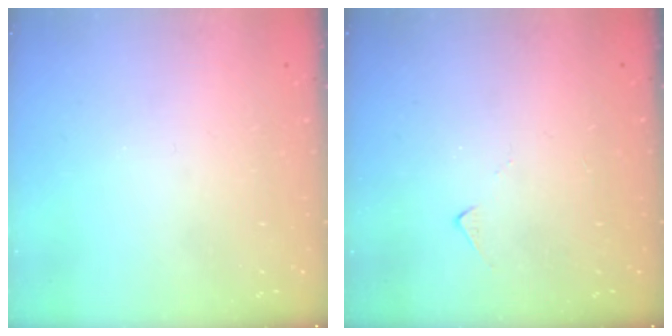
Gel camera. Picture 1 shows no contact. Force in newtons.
{"total": 5.0, "press": 5.0, "slide": 0.4}